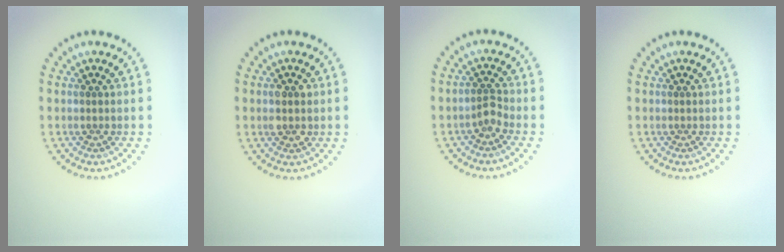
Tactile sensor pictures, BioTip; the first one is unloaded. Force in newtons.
{"total": 1.6, "press": 1.6, "slide": 0.2}
{"total": 1.4, "press": 1.1, "slide": 0.9}
{"total": 0.0}